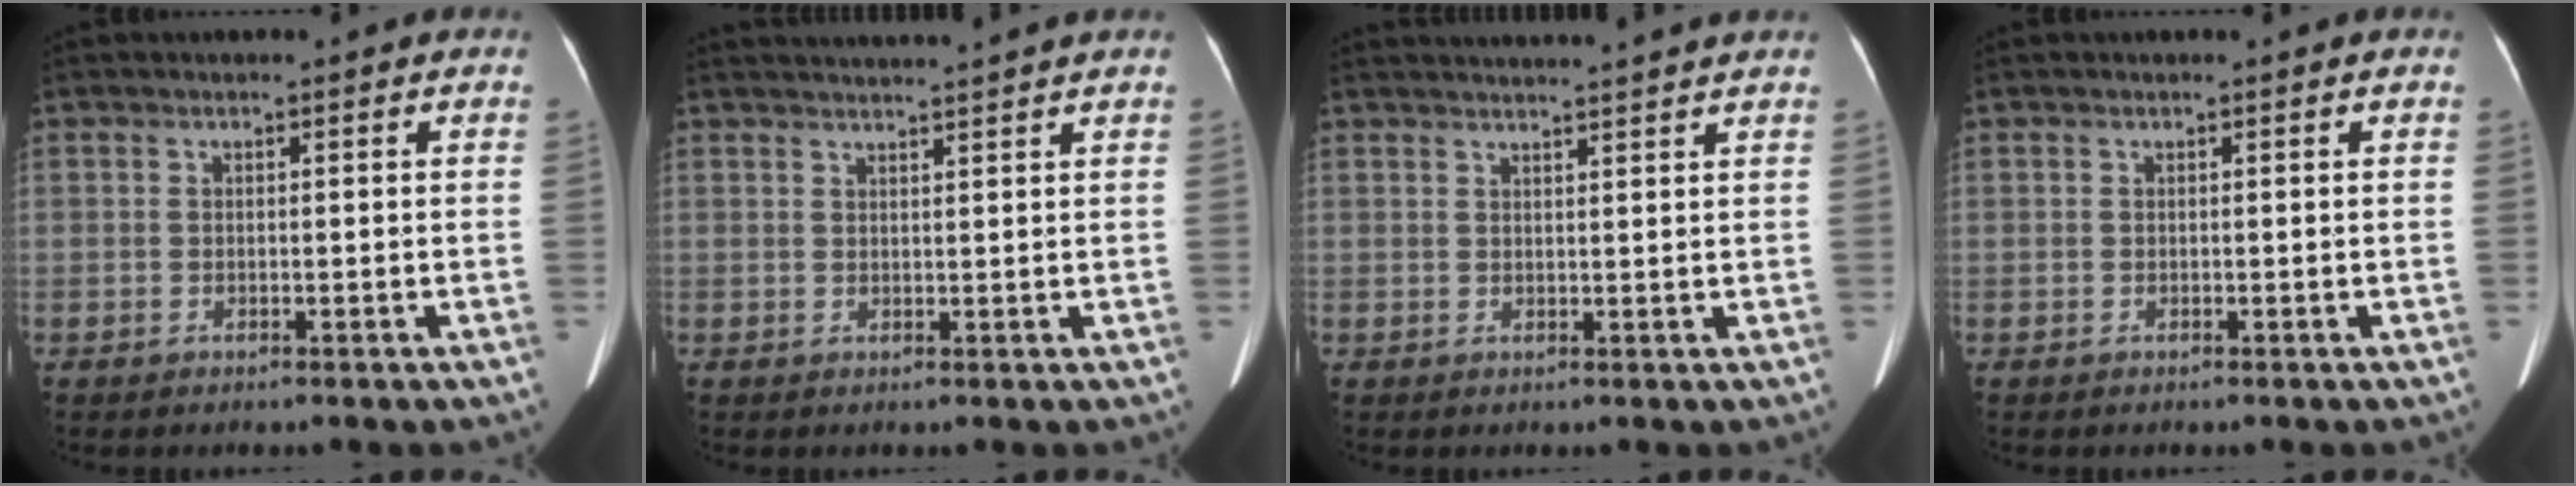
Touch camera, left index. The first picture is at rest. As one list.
[{"total": 6.1, "force": [5.7, -1.5, 1.7], "torque": [-0.024, 0.015, 0.075]}, {"total": 8.7, "force": [8.2, -1.3, 2.6], "torque": [-0.034, 0.016, 0.098]}, {"total": 0.0}]